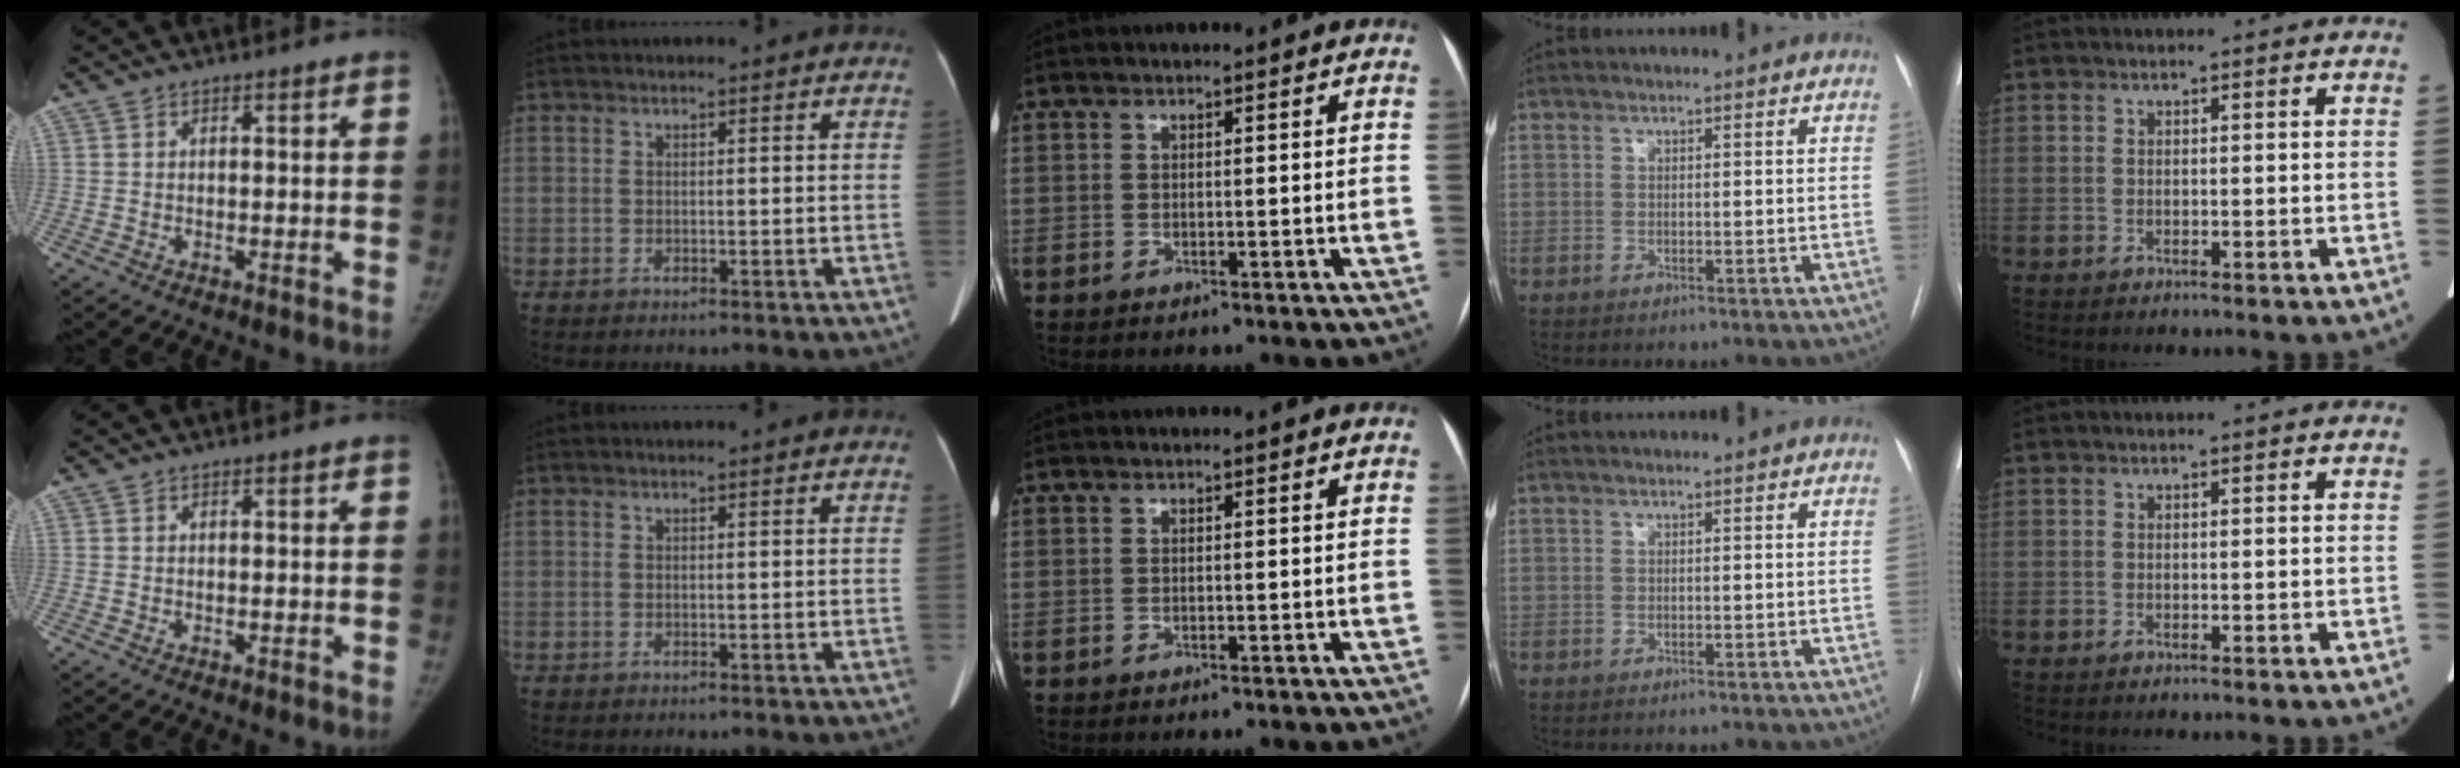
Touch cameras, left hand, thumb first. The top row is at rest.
{}